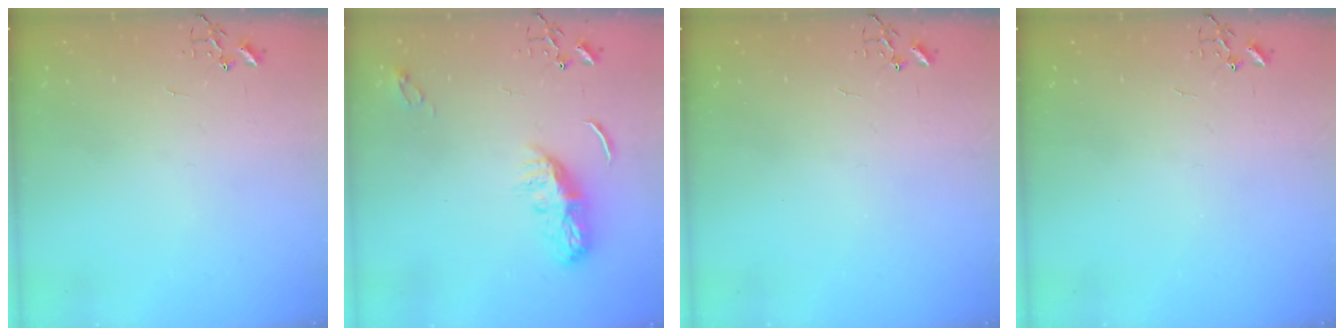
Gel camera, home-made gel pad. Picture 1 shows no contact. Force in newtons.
{"total": 8.7, "press": 8.7, "slide": 0.3}
{"total": 0.0}
{"total": 0.0}